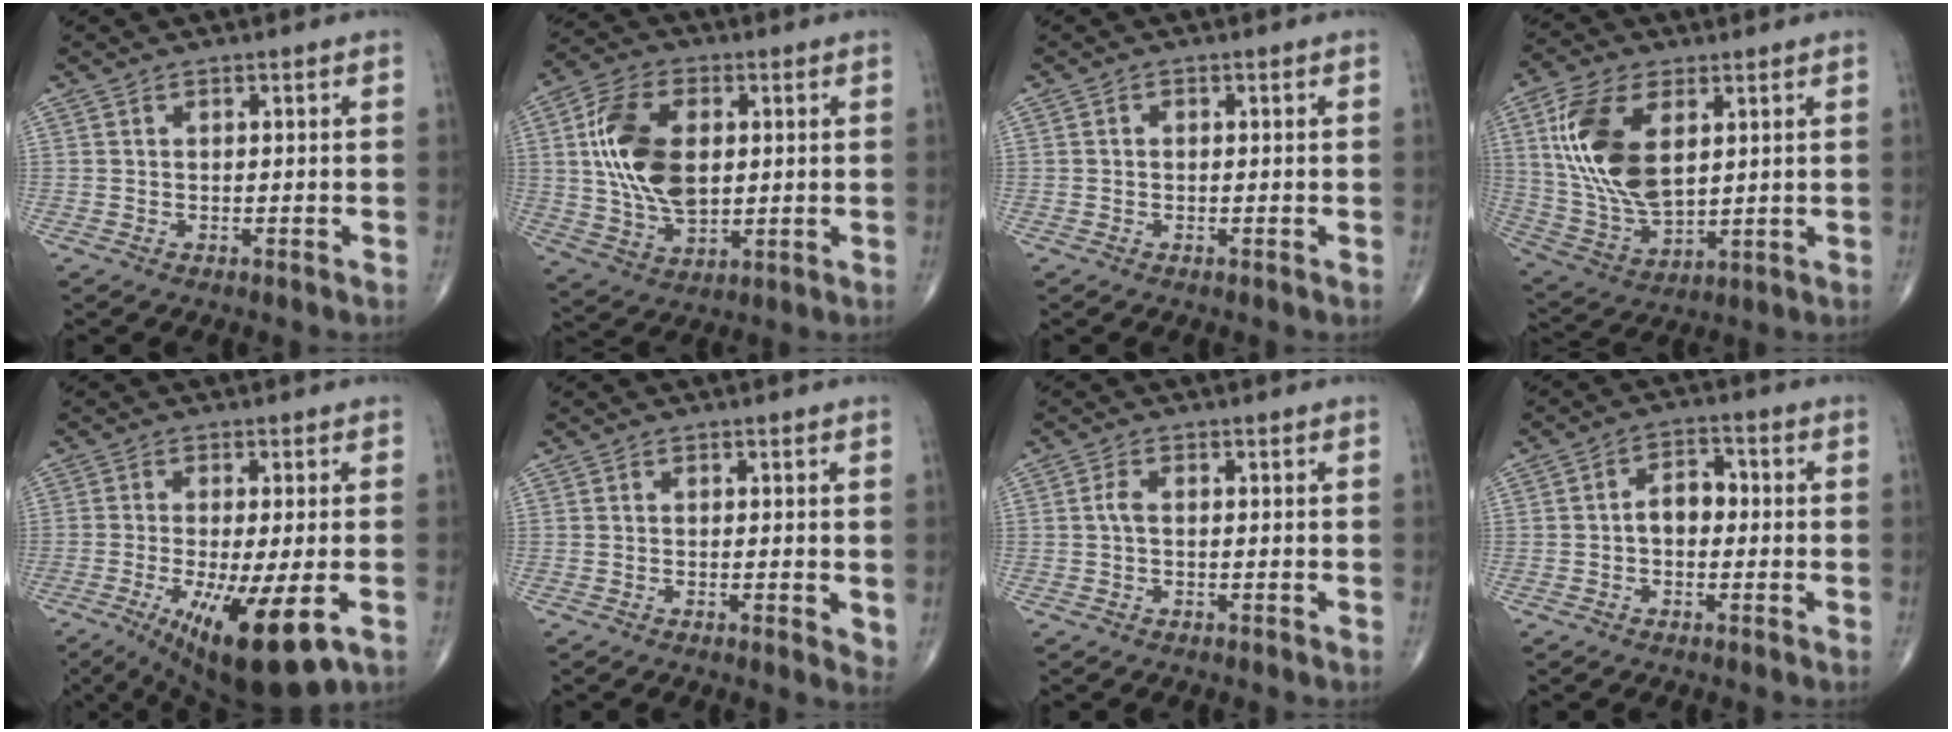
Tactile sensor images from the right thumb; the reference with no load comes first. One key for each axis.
{"total": 15.5, "fx": 2.2, "fy": 9.3, "fz": 12.3, "tx": -0.223, "ty": -0.002, "tz": 0.044}
{"total": 0.5, "fx": -0.1, "fy": 0.5, "fz": 0.3, "tx": -0.002, "ty": 0.001, "tz": -0.005}
{"total": 17.1, "fx": 4.7, "fy": 9.3, "fz": 13.6, "tx": -0.268, "ty": -0.016, "tz": 0.097}
{"total": 14.3, "fx": -5.1, "fy": 3.5, "fz": 12.9, "tx": -0.206, "ty": -0.022, "tz": -0.068}
{"total": 2.5, "fx": -0.1, "fy": 0.8, "fz": 2.4, "tx": -0.035, "ty": -0.008, "tz": -0.007}
{"total": 1.7, "fx": -0.1, "fy": 0.8, "fz": 1.5, "tx": -0.031, "ty": 0.001, "tz": -0.005}
{"total": 6.4, "fx": -0.7, "fy": 4.2, "fz": 4.8, "tx": -0.063, "ty": 0.027, "tz": -0.023}